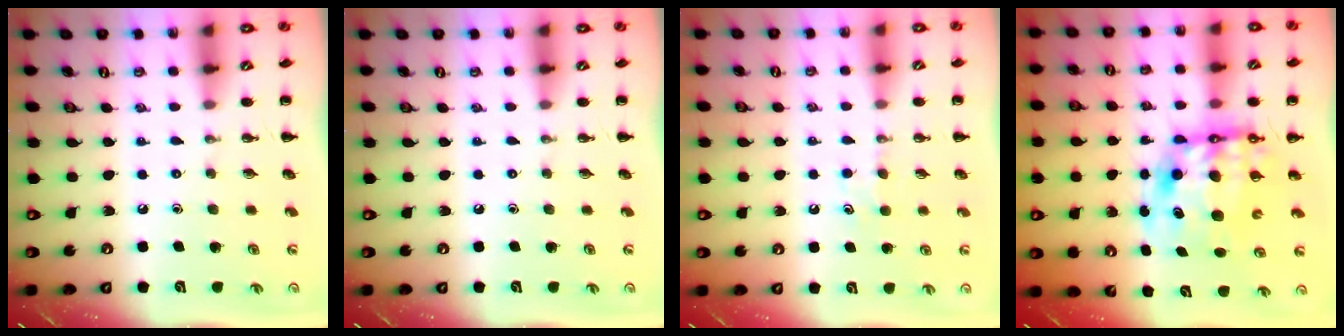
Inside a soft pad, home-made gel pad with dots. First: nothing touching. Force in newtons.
{"total": 0.0}
{"total": 4.2, "press": 4.0, "slide": 1.4}
{"total": 11.4, "press": 11.1, "slide": 2.9}